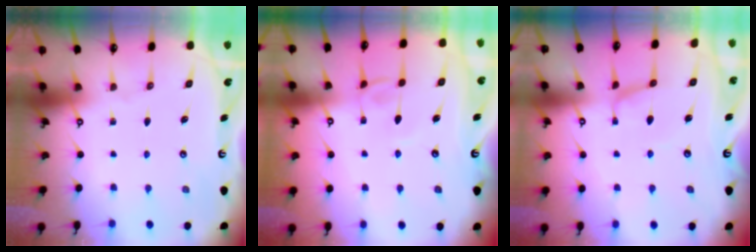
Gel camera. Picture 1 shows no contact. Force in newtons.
{"total": 3.8, "press": 3.8, "slide": 0.2}
{"total": 1.1, "press": 1.0, "slide": 0.4}